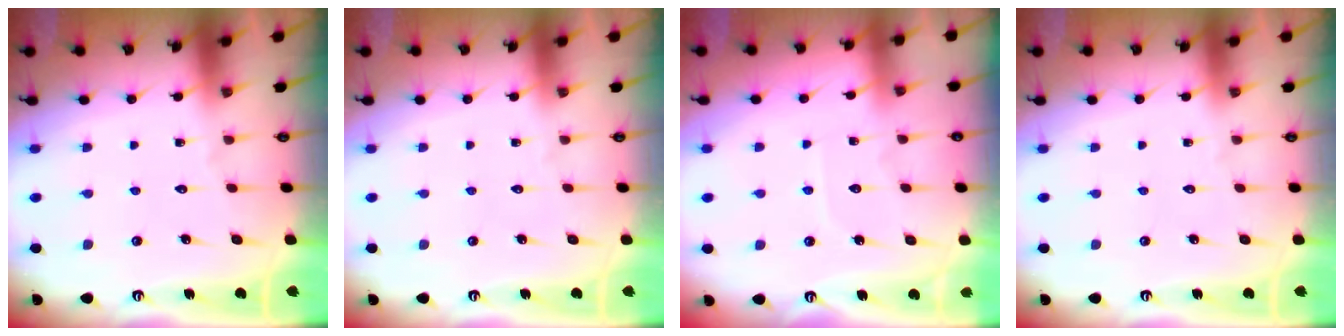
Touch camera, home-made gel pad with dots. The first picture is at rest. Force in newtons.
{"total": 0.0}
{"total": 3.8, "press": 3.7, "slide": 0.4}
{"total": 0.0}